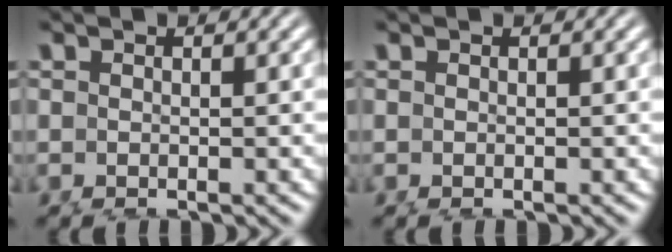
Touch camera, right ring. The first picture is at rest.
{"total": 0.0}